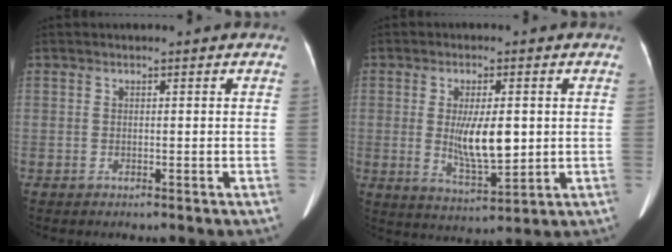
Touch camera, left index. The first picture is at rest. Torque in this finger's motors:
{"motor_torque": [0.24, -0.01, 0.23, 0.04]}